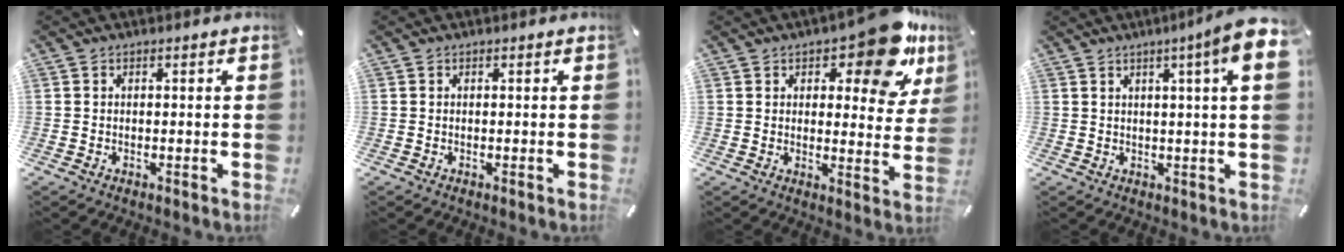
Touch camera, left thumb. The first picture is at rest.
{"total": 0.0}
{"total": 14.9, "force": [9.1, 6.2, 10.0], "torque": [-0.122, -0.054, 0.148]}
{"total": 9.4, "force": [3.9, 0.2, 8.6], "torque": [-0.129, -0.019, 0.059]}